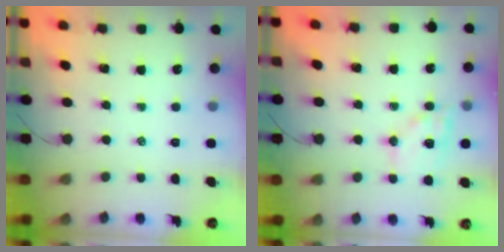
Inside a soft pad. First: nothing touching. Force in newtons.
{"total": 11.4, "press": 11.3, "slide": 1.9}